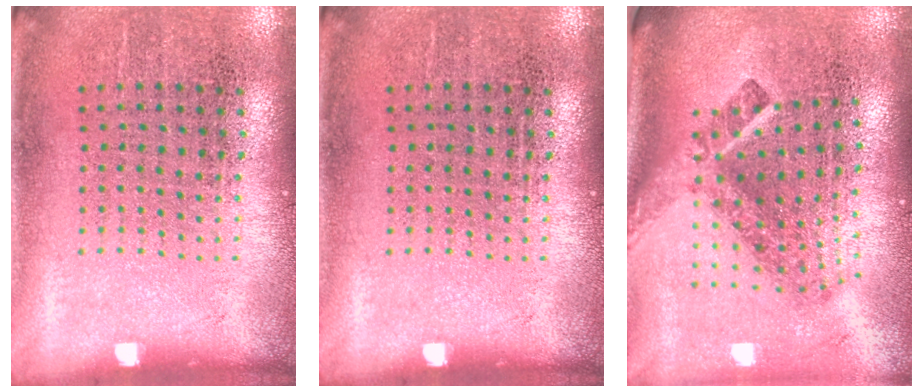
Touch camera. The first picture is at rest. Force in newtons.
{"total": 0.0}
{"total": 2.8, "press": 1.7, "slide": 2.2}